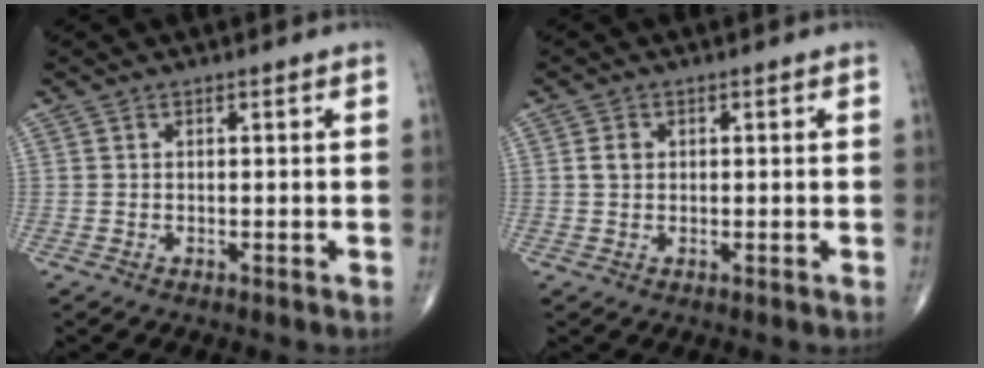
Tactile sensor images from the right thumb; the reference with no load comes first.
{"total": 1.9, "force": [0.4, 1.5, 1.2], "torque": [-0.019, 0.003, 0.008]}